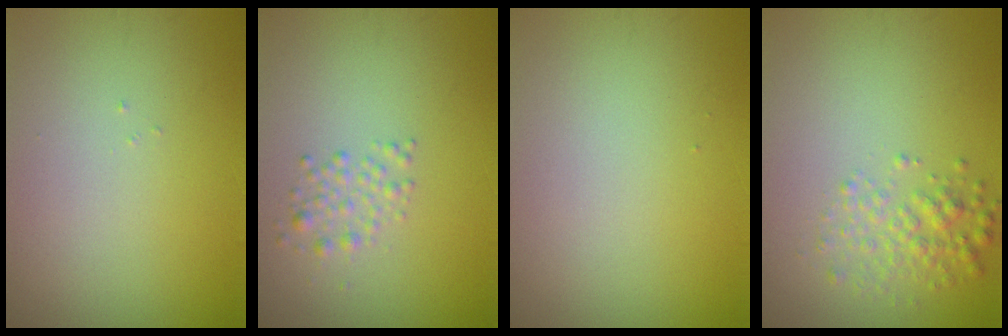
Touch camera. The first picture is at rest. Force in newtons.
{"total": 1.5, "press": 1.5, "slide": 0.0}
{"total": 0.0}
{"total": 2.4, "press": 2.4, "slide": 0.1}